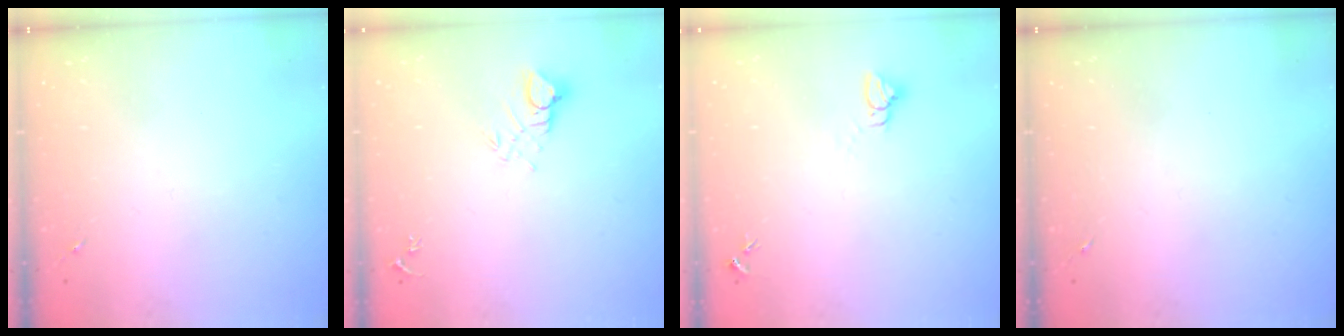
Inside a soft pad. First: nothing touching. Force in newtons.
{"total": 5.0, "press": 5.0, "slide": 0.3}
{"total": 3.0, "press": 3.0, "slide": 0.1}
{"total": 0.0}